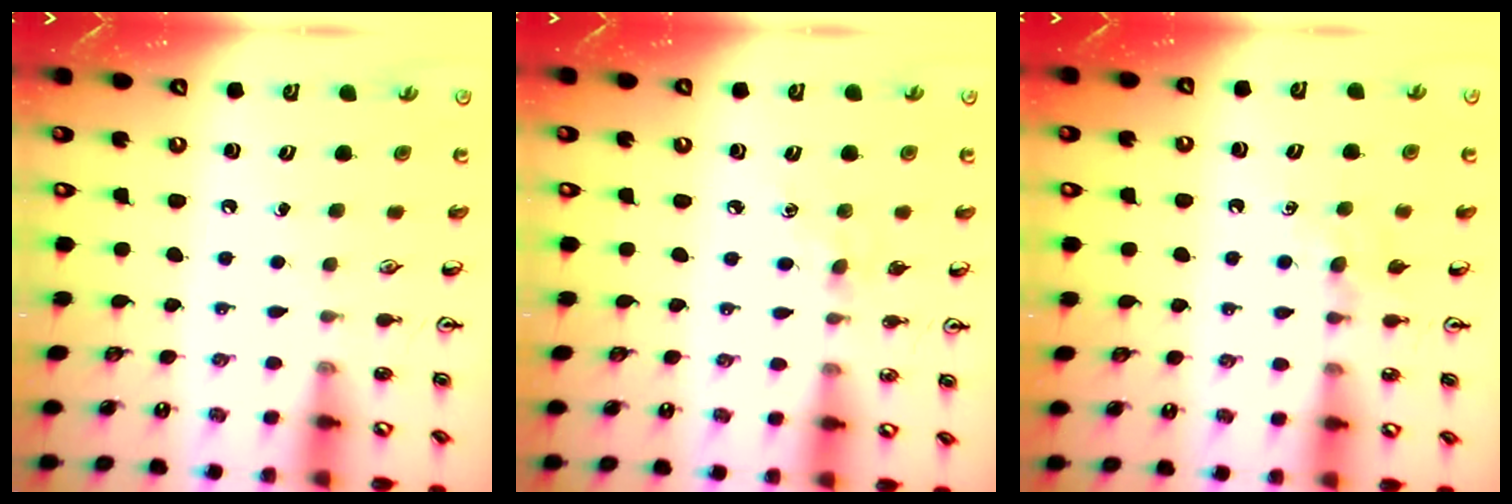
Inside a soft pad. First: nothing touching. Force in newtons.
{"total": 5.4, "press": 5.3, "slide": 0.8}
{"total": 4.1, "press": 4.0, "slide": 0.6}